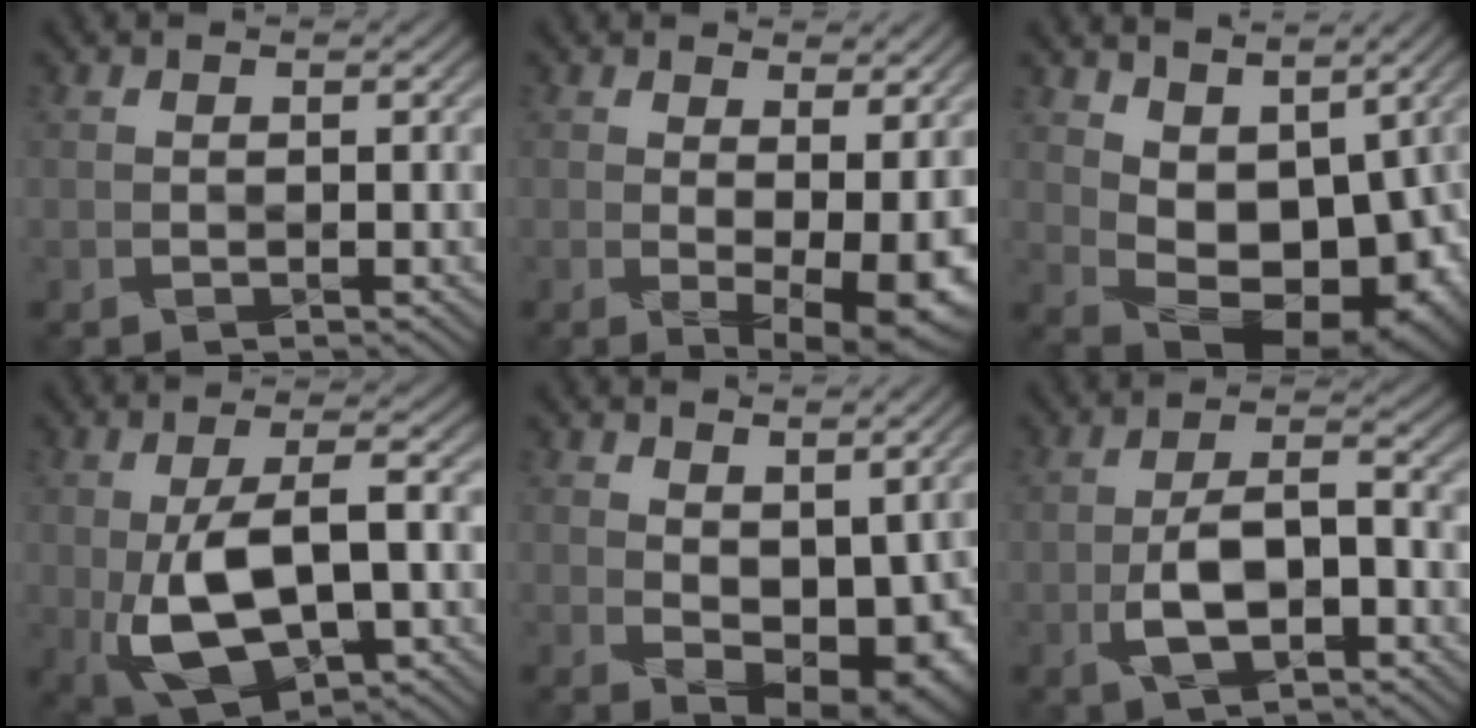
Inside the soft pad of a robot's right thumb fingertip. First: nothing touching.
{"total": 7.4, "force": [0.7, 2.8, 6.8], "torque": [-0.094, -0.008, 0.019]}
{"total": 10.4, "force": [2.6, 6.6, 7.6], "torque": [-0.117, -0.009, 0.060]}
{"total": 12.0, "force": [-2.8, 5.3, 10.4], "torque": [-0.205, -0.003, -0.050]}
{"total": 8.3, "force": [1.5, 4.6, 6.7], "torque": [-0.095, -0.007, 0.035]}
{"total": 7.5, "force": [-3.1, 3.3, 6.0], "torque": [-0.111, 0.005, -0.062]}